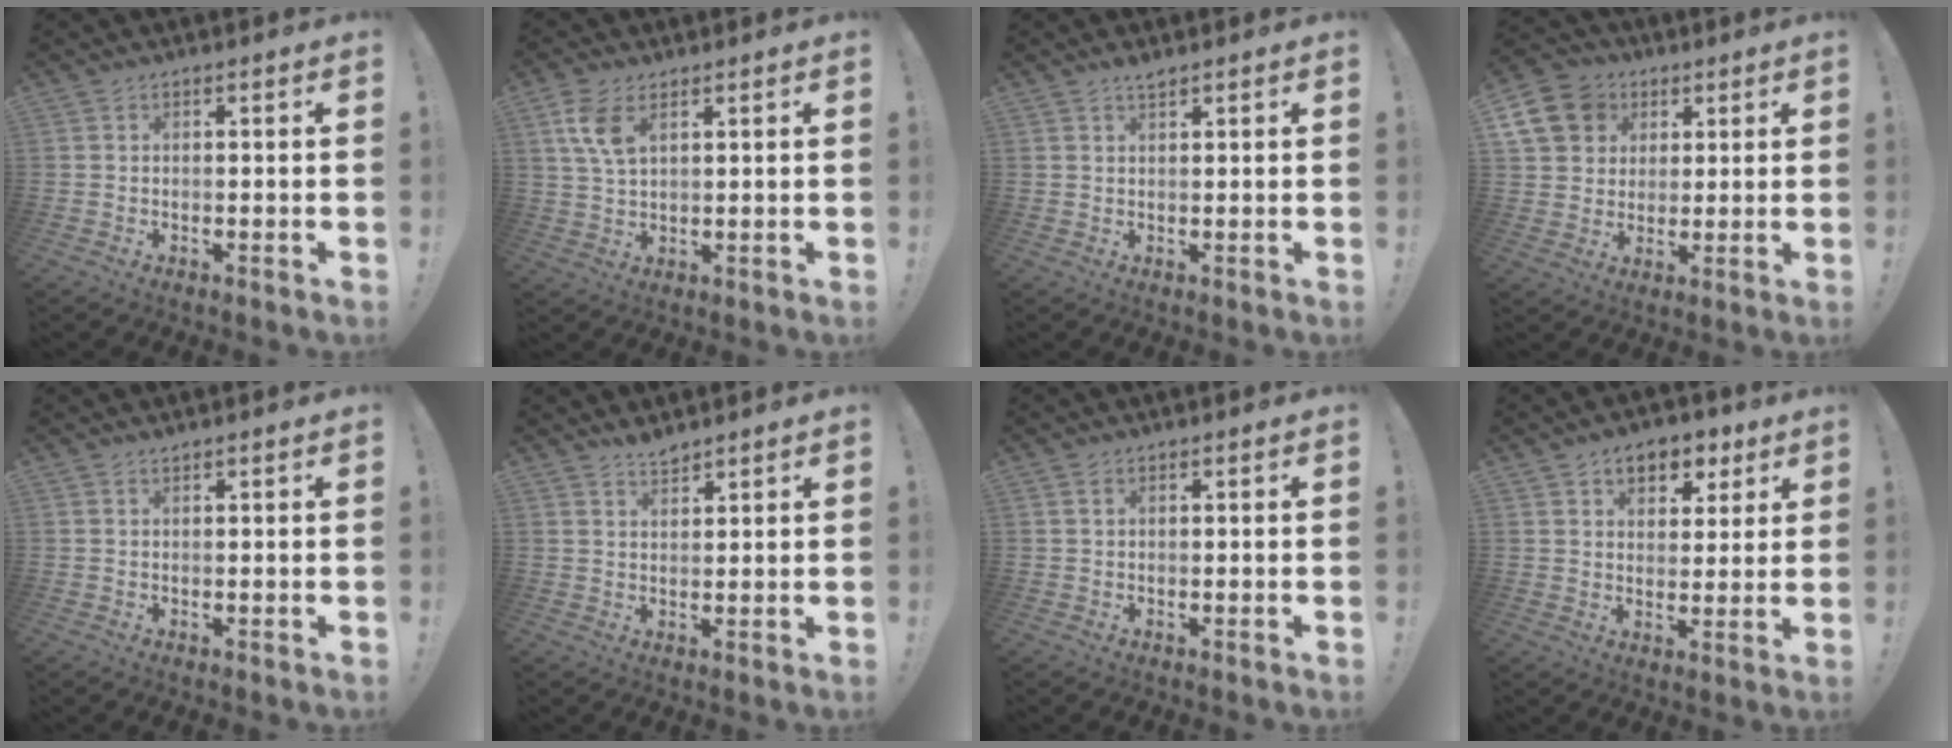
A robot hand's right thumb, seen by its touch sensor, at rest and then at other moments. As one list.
[{"total": 7.2, "force": [3.4, 3.5, 5.4], "torque": [-0.114, -0.010, 0.062]}, {"total": 1.7, "force": [1.5, 0.0, 0.7], "torque": [-0.009, -0.008, 0.026]}, {"total": 13.4, "force": [4.7, 11.5, 5.2], "torque": [-0.078, -0.017, 0.098]}, {"total": 0.6, "force": [0.6, -0.2, 0.2], "torque": [0.003, -0.002, 0.009]}, {"total": 3.1, "force": [2.9, 0.6, 0.9], "torque": [-0.008, -0.023, 0.051]}, {"total": 0.7, "force": [0.3, 0.2, 0.6], "torque": [-0.014, 0.001, 0.006]}, {"total": 8.5, "force": [4.6, 5.9, 4.1], "torque": [-0.049, -0.022, 0.084]}]